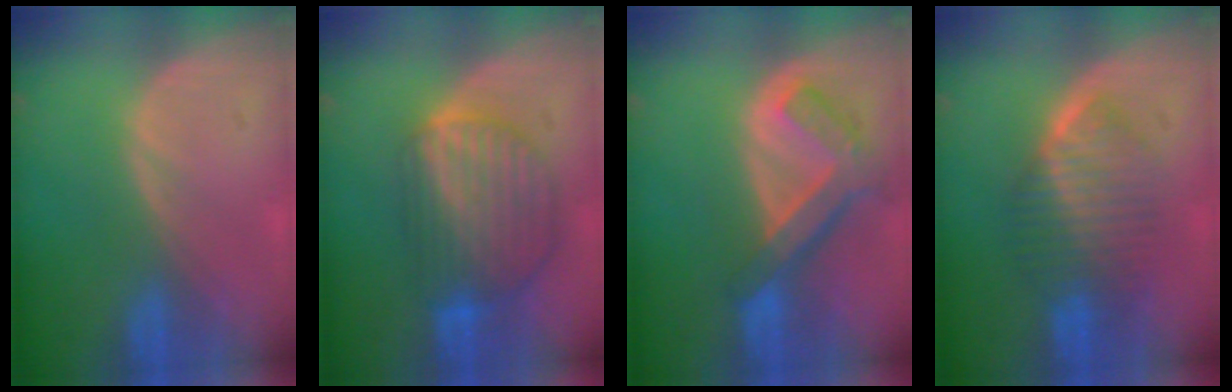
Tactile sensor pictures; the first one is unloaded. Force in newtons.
{"total": 8.7, "press": 7.7, "slide": 4.1}
{"total": 7.4, "press": 6.4, "slide": 3.7}
{"total": 6.5, "press": 6.4, "slide": 1.0}